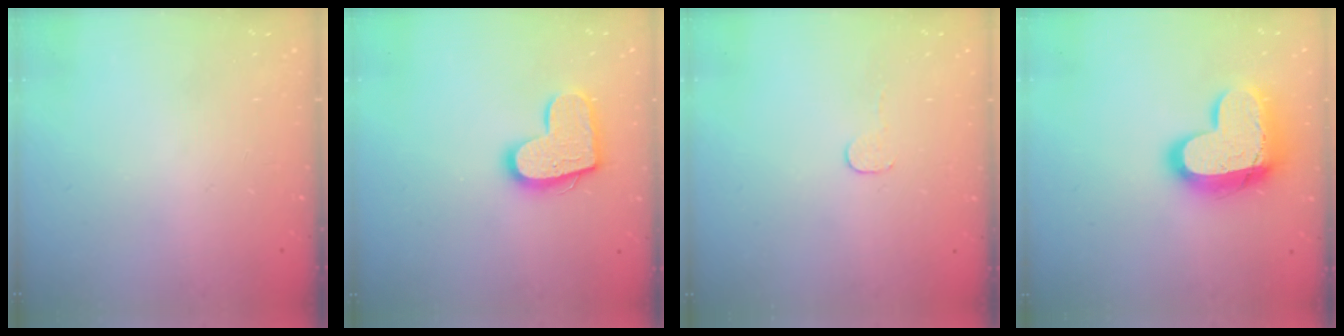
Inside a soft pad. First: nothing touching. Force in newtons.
{"total": 14.5, "press": 14.5, "slide": 0.8}
{"total": 2.7, "press": 2.7, "slide": 0.2}
{"total": 17.1, "press": 17.0, "slide": 1.6}